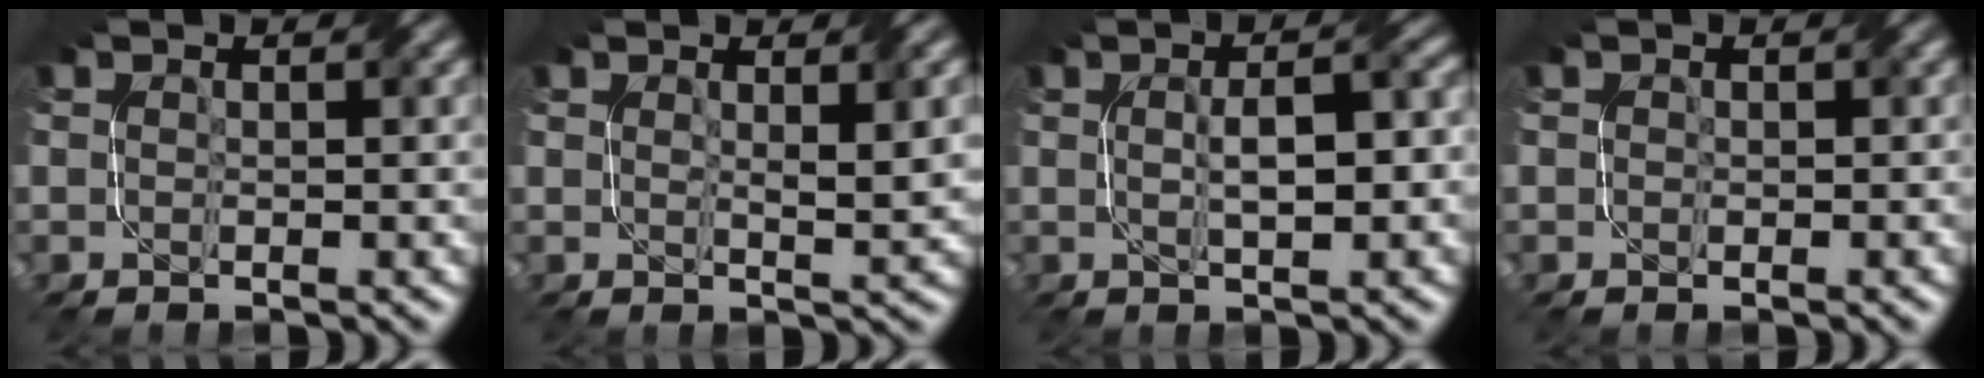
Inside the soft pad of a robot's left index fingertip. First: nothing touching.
{"total": 2.5, "force": [1.1, 0.6, 2.2], "torque": [-0.031, -0.002, 0.022]}
{"total": 4.3, "force": [0.3, 1.4, 4.0], "torque": [-0.059, 0.005, 0.004]}
{"total": 0.7, "force": [0.2, 0.6, 0.0], "torque": [0.004, -0.001, 0.000]}